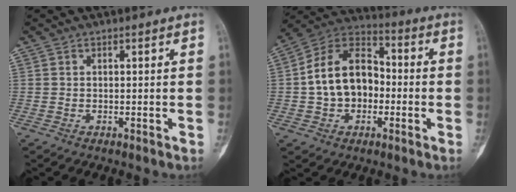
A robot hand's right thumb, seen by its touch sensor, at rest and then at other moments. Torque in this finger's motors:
{"motor_torque": [-0.35, 1.08, 0.79, -0.58, 0.12]}